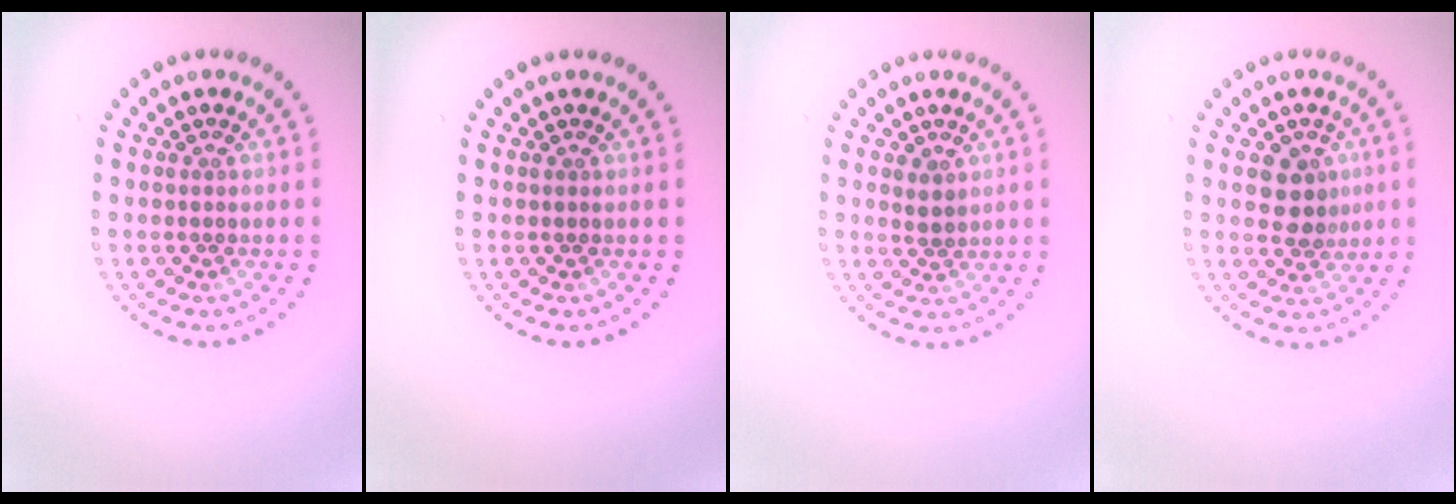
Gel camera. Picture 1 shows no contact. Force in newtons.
{"total": 0.0}
{"total": 1.1, "press": 0.9, "slide": 0.6}
{"total": 3.4, "press": 3.2, "slide": 1.1}